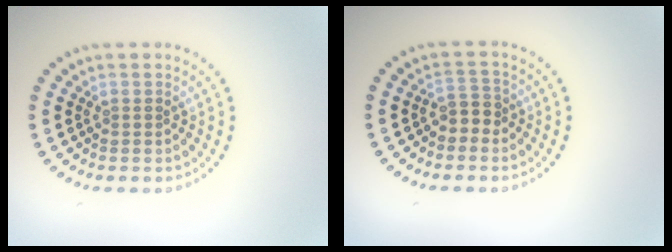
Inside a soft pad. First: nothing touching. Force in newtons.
{"total": 1.8, "press": 1.6, "slide": 0.9}